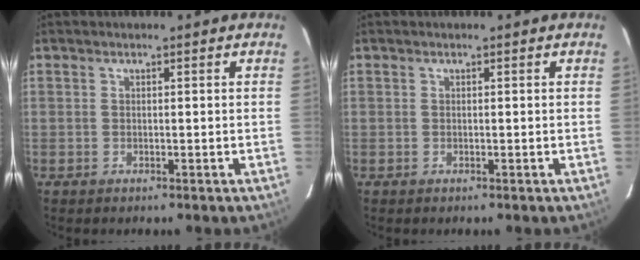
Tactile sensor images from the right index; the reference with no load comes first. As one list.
[{"total": 0.0}]